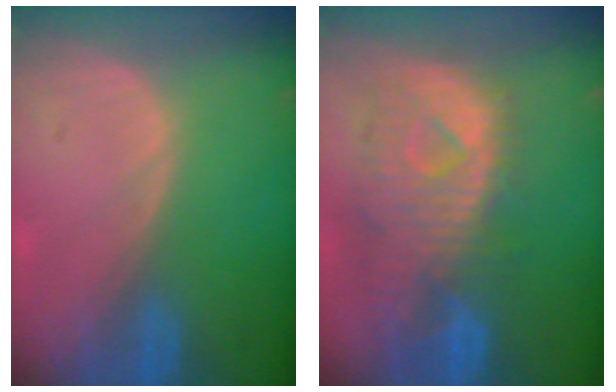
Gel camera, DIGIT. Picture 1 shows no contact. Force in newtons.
{"total": 11.2, "press": 9.7, "slide": 5.6}